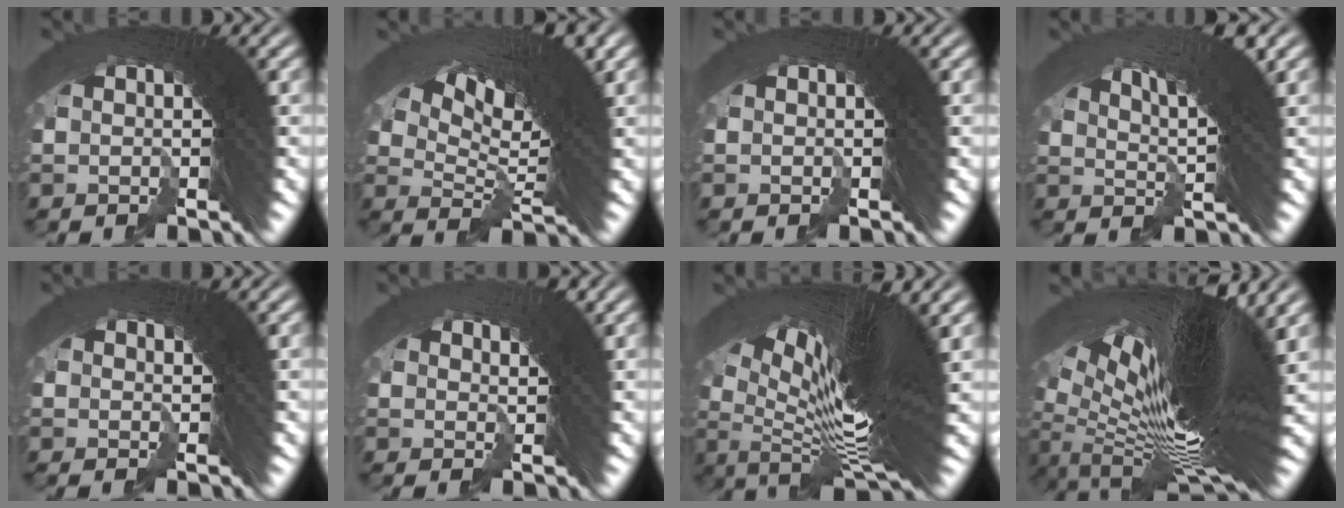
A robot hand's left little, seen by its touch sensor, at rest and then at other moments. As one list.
[{"total": 9.1, "force": [4.5, 2.7, 7.5], "torque": [-0.121, 0.017, 0.074]}, {"total": 0.0}, {"total": 7.0, "force": [3.3, 0.6, 6.2], "torque": [-0.085, 0.028, 0.049]}, {"total": 0.7, "force": [-0.1, -0.3, 0.6], "torque": [-0.002, -0.002, -0.001]}, {"total": 1.6, "force": [0.5, -0.1, 1.5], "torque": [-0.010, 0.001, 0.007]}, {"total": 15.0, "force": [2.0, 3.6, 14.4], "torque": [-0.214, 0.017, 0.034]}, {"total": 19.8, "force": [0.4, 6.3, 18.8], "torque": [-0.302, -0.015, 0.028]}]